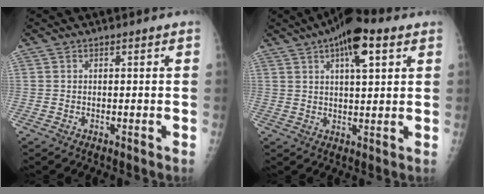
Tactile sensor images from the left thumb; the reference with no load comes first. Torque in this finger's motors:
{"motor_torque": [1.17, 0.77, 1.28, -0.45, 0.09]}